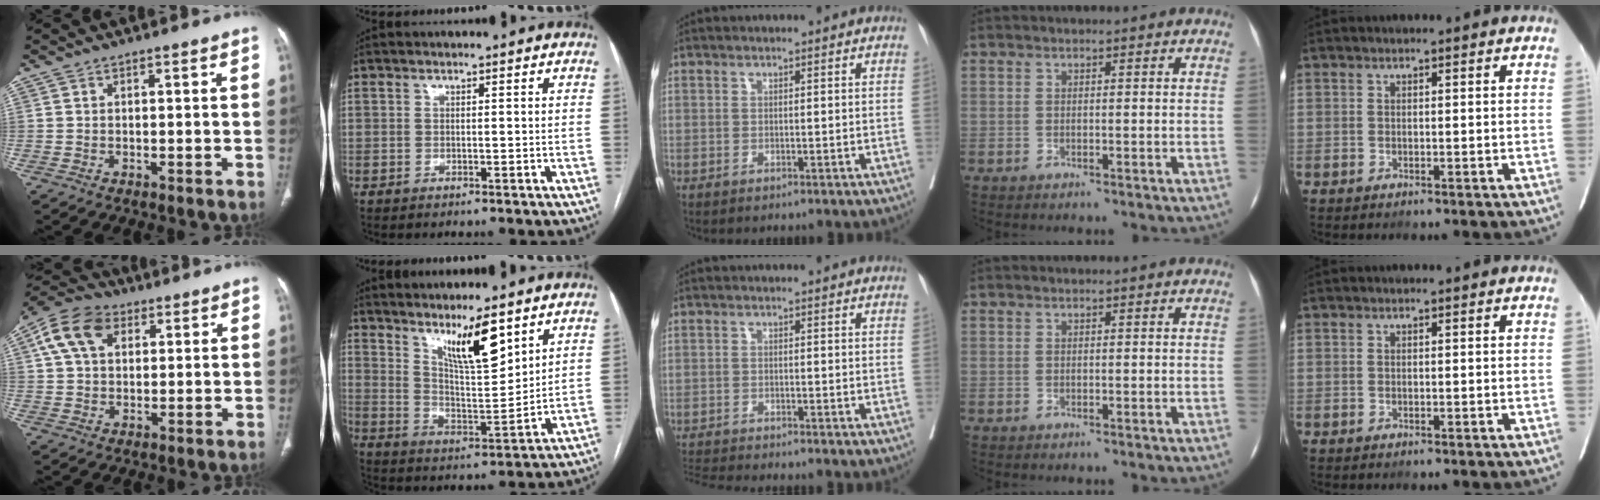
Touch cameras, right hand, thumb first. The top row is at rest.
{"thumb": {"total": 10.9, "force": [4.0, 7.4, 6.9], "torque": [-0.123, 0.013, 0.066]}, "index": {"total": 9.8, "force": [6.7, 1.2, 7.0], "torque": [-0.128, -0.010, 0.127]}, "middle": {"total": 5.3, "force": [-5.1, -1.1, 1.0], "torque": [-0.019, -0.015, -0.091]}}